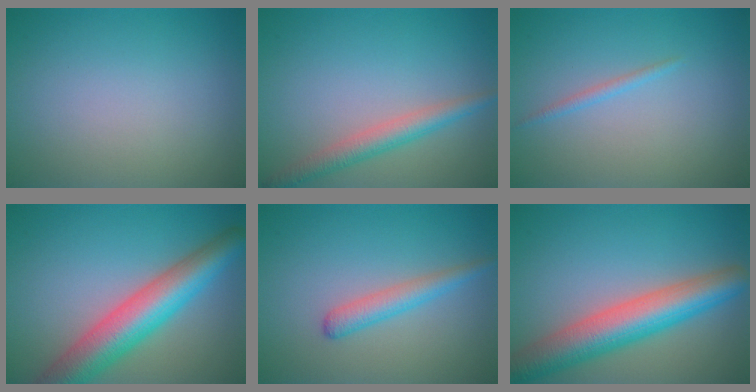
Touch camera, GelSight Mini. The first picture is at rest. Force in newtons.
{"total": 2.9, "press": 2.9, "slide": 0.1}
{"total": 0.5, "press": 0.5, "slide": 0.1}
{"total": 8.1, "press": 8.1, "slide": 0.4}
{"total": 2.4, "press": 2.3, "slide": 0.1}
{"total": 7.8, "press": 7.8, "slide": 0.3}